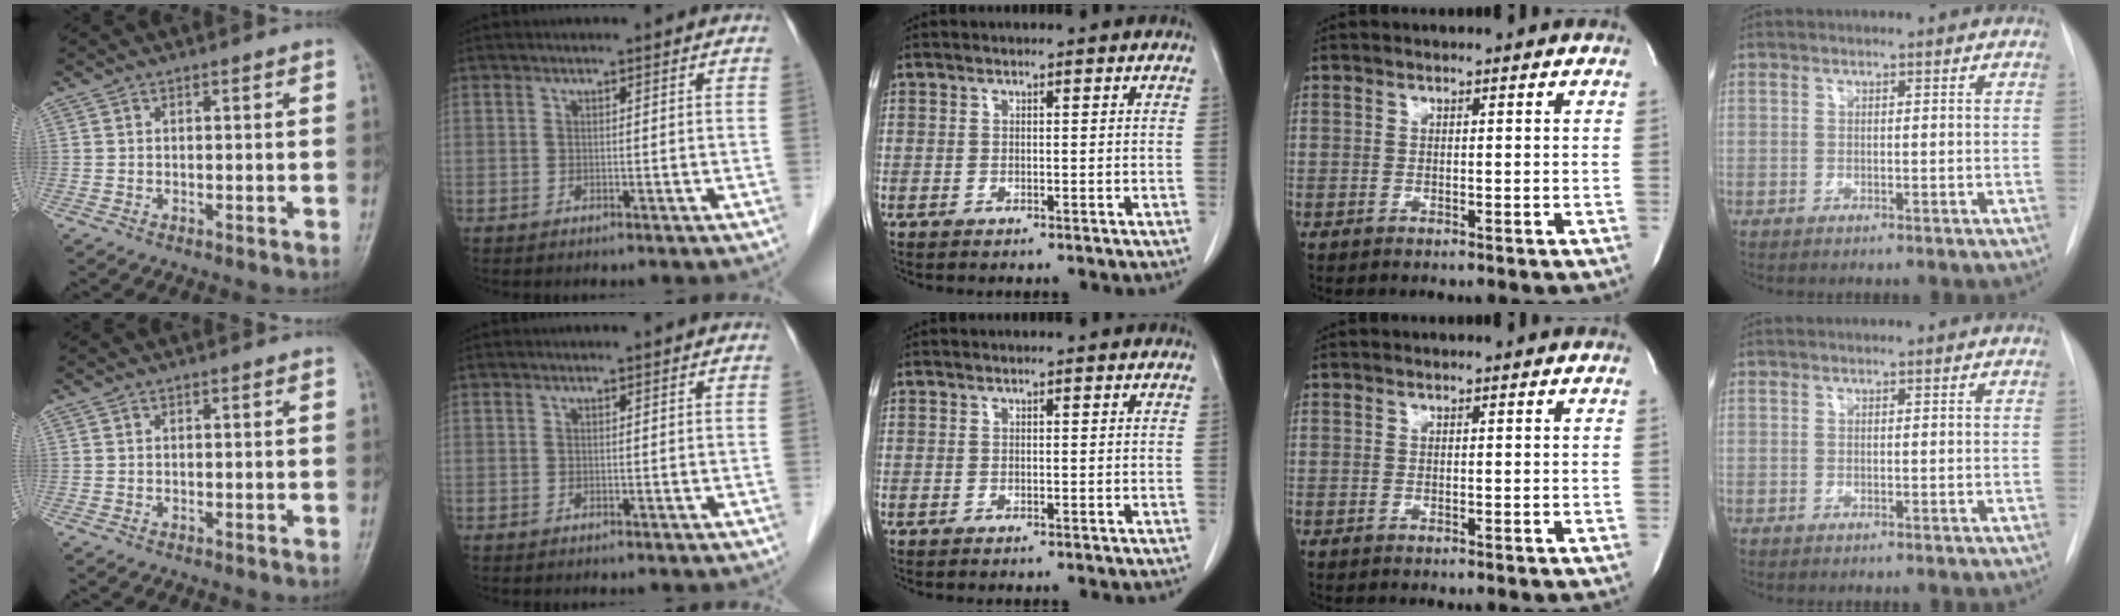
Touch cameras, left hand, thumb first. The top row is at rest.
{}